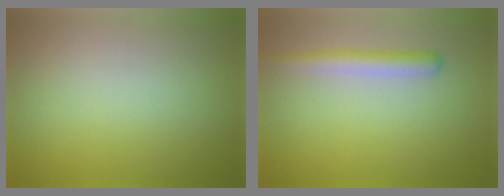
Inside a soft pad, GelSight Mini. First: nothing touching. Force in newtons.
{"total": 2.2, "press": 2.2, "slide": 0.1}